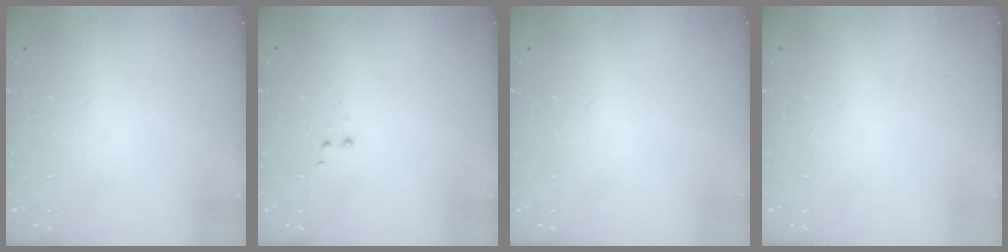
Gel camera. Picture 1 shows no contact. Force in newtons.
{"total": 1.9, "press": 1.8, "slide": 0.5}
{"total": 0.0}
{"total": 0.0}